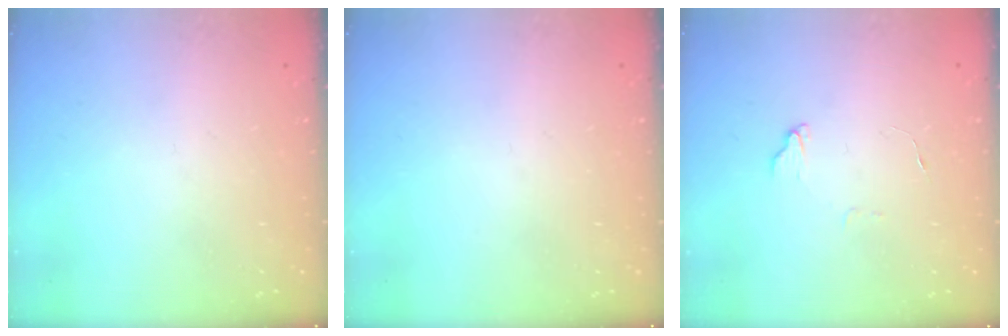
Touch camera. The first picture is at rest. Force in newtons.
{"total": 0.0}
{"total": 4.3, "press": 4.3, "slide": 0.5}